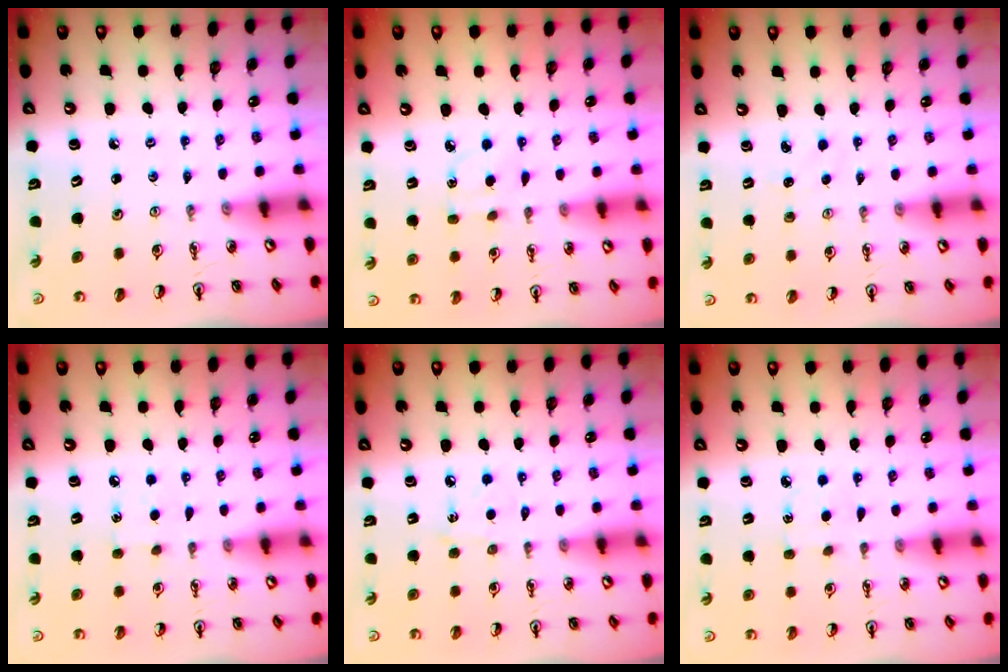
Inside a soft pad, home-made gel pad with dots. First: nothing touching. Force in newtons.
{"total": 3.9, "press": 3.9, "slide": 0.5}
{"total": 2.9, "press": 2.9, "slide": 0.4}
{"total": 6.2, "press": 6.1, "slide": 0.7}
{"total": 6.0, "press": 6.0, "slide": 0.7}
{"total": 2.9, "press": 2.9, "slide": 0.3}